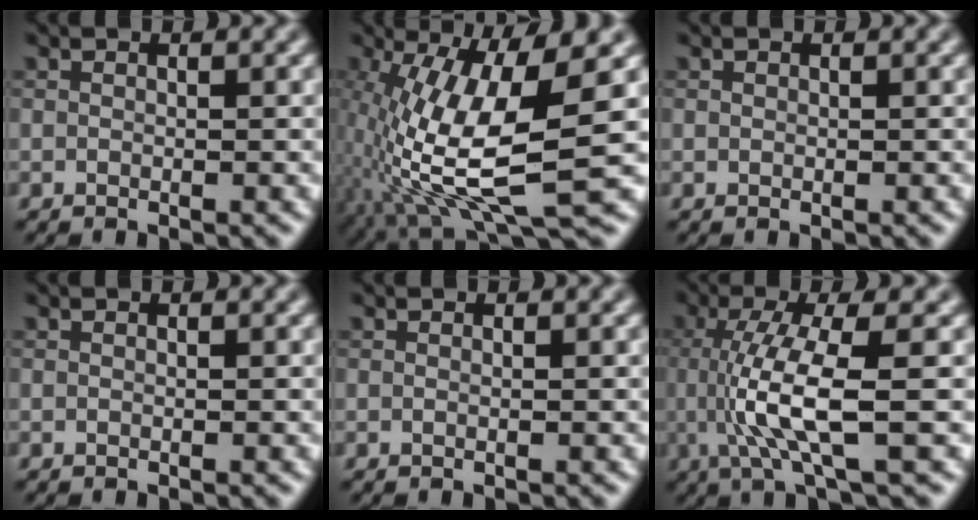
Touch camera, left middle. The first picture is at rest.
{"total": 10.9, "force": [-2.2, 3.0, 10.3], "torque": [-0.215, -0.006, -0.038]}
{"total": 0.0}
{"total": 0.0}
{"total": 0.0}
{"total": 6.6, "force": [-0.5, 1.4, 6.4], "torque": [-0.135, -0.006, -0.005]}